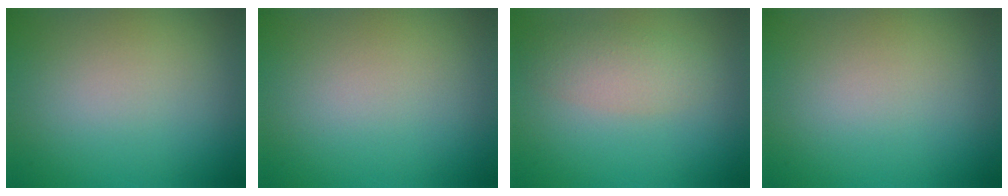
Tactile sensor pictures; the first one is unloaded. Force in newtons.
{"total": 0.0}
{"total": 2.9, "press": 2.9, "slide": 0.1}
{"total": 0.0}